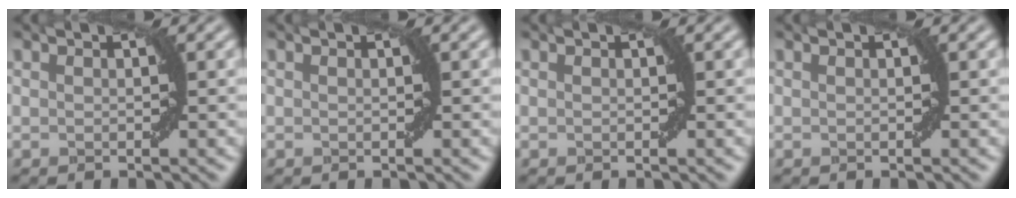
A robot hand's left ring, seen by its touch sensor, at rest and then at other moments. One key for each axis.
{"total": 0.0}
{"total": 0.0}
{"total": 0.0}